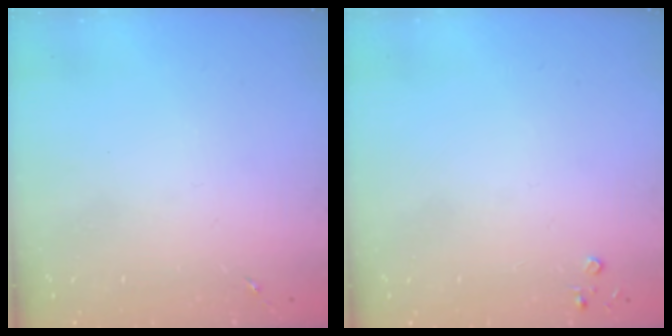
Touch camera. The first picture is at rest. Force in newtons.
{"total": 2.2, "press": 2.2, "slide": 0.3}